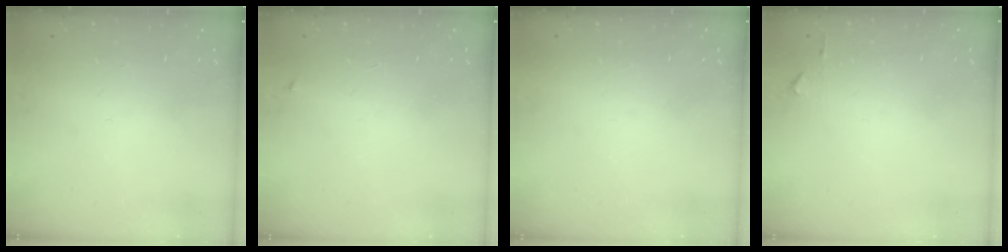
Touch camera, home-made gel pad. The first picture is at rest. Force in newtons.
{"total": 2.5, "press": 2.4, "slide": 0.4}
{"total": 1.6, "press": 1.6, "slide": 0.1}
{"total": 5.1, "press": 5.0, "slide": 0.8}